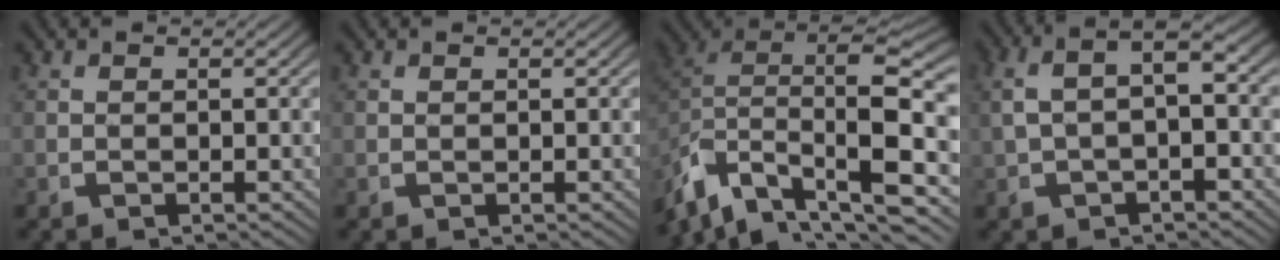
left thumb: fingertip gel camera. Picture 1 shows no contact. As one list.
[{"total": 0.0}, {"total": 14.5, "force": [-2.4, 9.3, 10.9], "torque": [-0.170, -0.025, -0.041]}, {"total": 5.9, "force": [0.8, 3.4, 4.8], "torque": [-0.079, 0.017, 0.012]}]